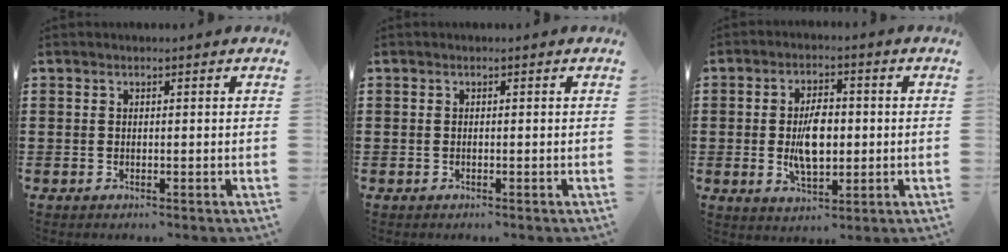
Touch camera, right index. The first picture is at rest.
{"total": 0.0}
{"total": 7.1, "force": [-0.2, 3.6, 6.2], "torque": [-0.112, -0.002, -0.010]}